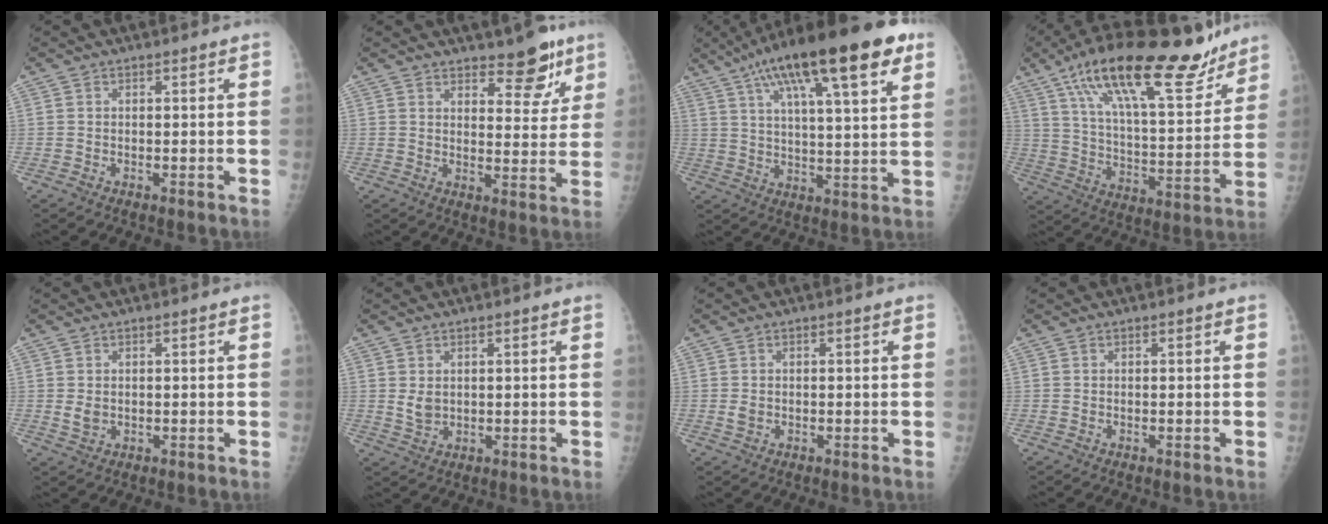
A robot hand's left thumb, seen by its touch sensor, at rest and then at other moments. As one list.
[{"total": 8.4, "force": [6.0, 3.5, 4.8], "torque": [-0.031, -0.039, 0.084]}, {"total": 22.8, "force": [12.0, 5.6, 18.6], "torque": [-0.288, -0.003, 0.185]}, {"total": 24.6, "force": [16.9, 7.2, 16.3], "torque": [-0.234, -0.053, 0.279]}, {"total": 2.0, "force": [0.4, 1.5, 1.3], "torque": [-0.018, -0.006, 0.014]}, {"total": 2.7, "force": [1.0, 1.9, 1.7], "torque": [-0.023, -0.011, 0.025]}, {"total": 1.4, "force": [0.1, 1.1, 0.8], "torque": [-0.012, -0.001, 0.006]}, {"total": 0.0}]